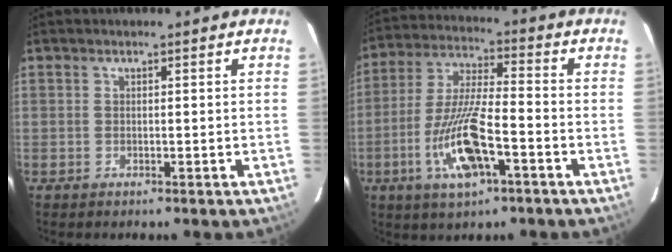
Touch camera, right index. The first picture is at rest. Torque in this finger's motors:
{"motor_torque": [1.31, -0.80, 0.43, 0.10]}